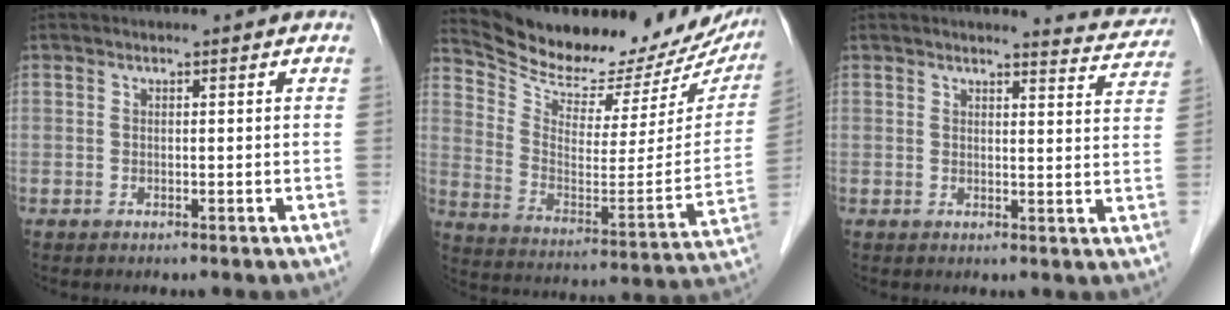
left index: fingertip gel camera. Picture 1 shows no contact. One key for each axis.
{"total": 23.5, "fx": 21.1, "fy": 6.6, "fz": 8.0, "tx": -0.130, "ty": -0.054, "tz": 0.291}
{"total": 5.8, "fx": 5.7, "fy": 0.5, "fz": 0.3, "tx": -0.001, "ty": -0.027, "tz": 0.046}